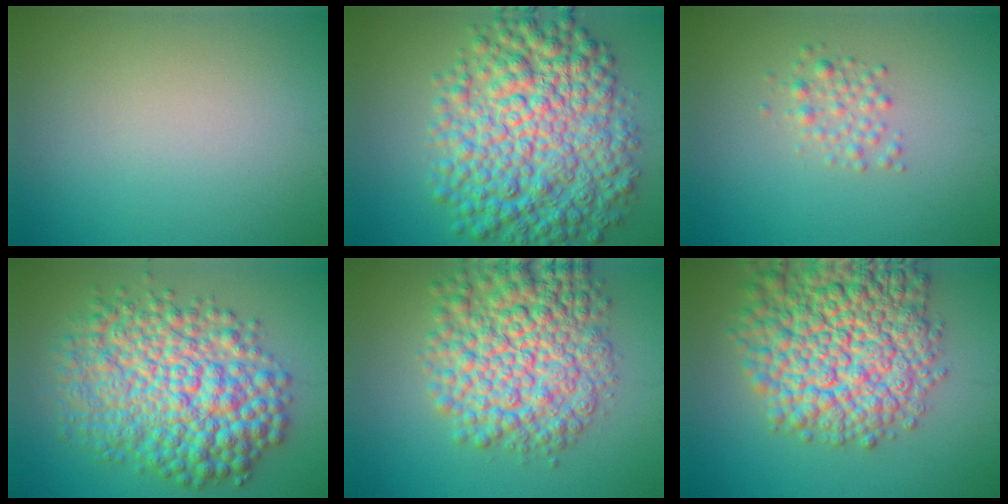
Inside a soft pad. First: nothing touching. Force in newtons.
{"total": 11.3, "press": 11.3, "slide": 0.1}
{"total": 1.7, "press": 1.7, "slide": 0.0}
{"total": 11.4, "press": 11.4, "slide": 0.1}
{"total": 9.8, "press": 9.8, "slide": 0.2}
{"total": 12.8, "press": 12.8, "slide": 0.5}